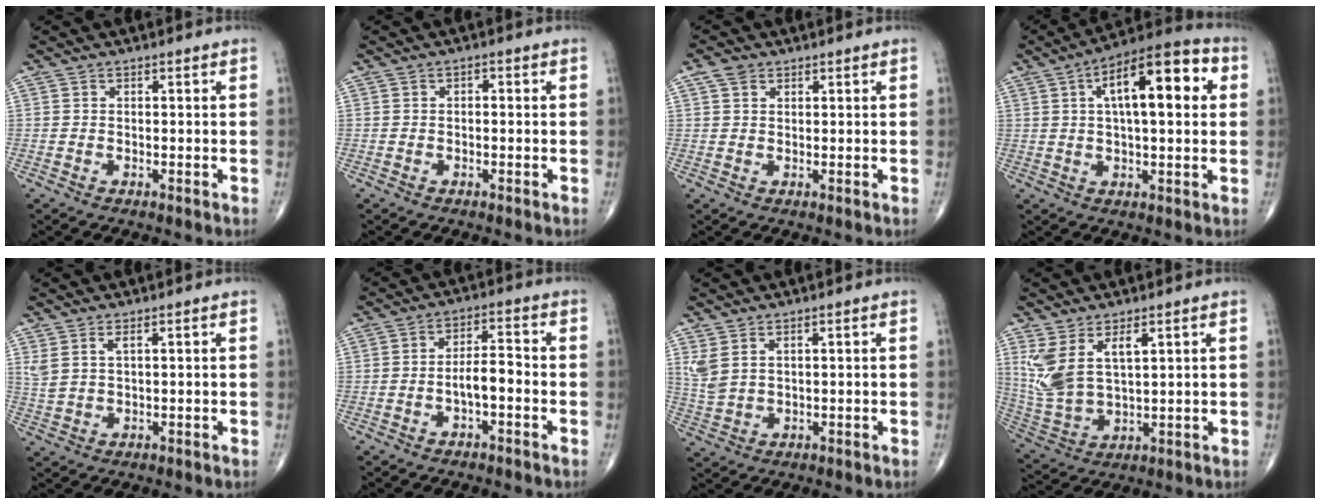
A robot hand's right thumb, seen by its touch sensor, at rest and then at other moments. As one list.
[{"total": 0.7, "force": [0.0, 0.4, 0.6], "torque": [-0.005, 0.001, -0.004]}, {"total": 2.3, "force": [1.4, 1.5, 1.1], "torque": [-0.019, 0.005, 0.026]}, {"total": 16.5, "force": [4.2, 6.2, 14.7], "torque": [-0.204, 0.021, 0.055]}, {"total": 3.1, "force": [1.8, 0.9, 2.4], "torque": [-0.059, -0.005, 0.044]}, {"total": 4.9, "force": [-1.5, 1.8, 4.3], "torque": [-0.070, 0.025, -0.028]}, {"total": 4.1, "force": [2.2, 1.8, 3.0], "torque": [-0.072, -0.006, 0.056]}, {"total": 10.1, "force": [4.3, 4.4, 8.0], "torque": [-0.169, -0.020, 0.101]}]